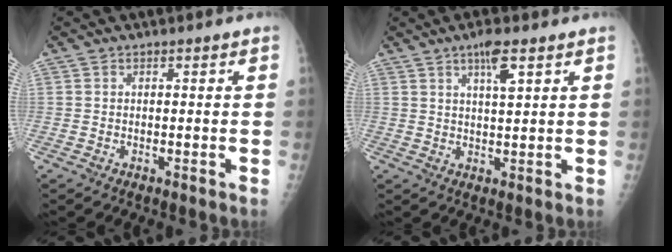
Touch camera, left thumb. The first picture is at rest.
{"total": 4.7, "force": [2.6, 0.9, 3.9], "torque": [-0.065, -0.010, 0.044]}